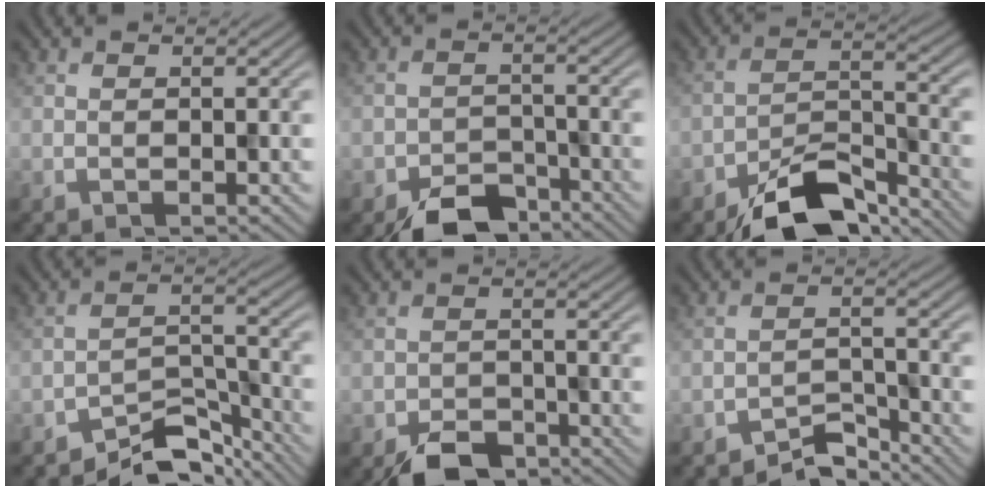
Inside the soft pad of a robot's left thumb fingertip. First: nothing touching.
{"total": 6.2, "force": [-5.1, 2.7, 2.3], "torque": [-0.034, -0.006, -0.093]}
{"total": 10.0, "force": [-7.7, 3.5, 5.3], "torque": [-0.082, 0.001, -0.148]}
{"total": 6.6, "force": [-6.0, 1.8, 2.1], "torque": [-0.027, 0.005, -0.109]}
{"total": 4.9, "force": [-3.9, 2.3, 1.8], "torque": [-0.026, -0.005, -0.072]}
{"total": 3.9, "force": [-3.7, 0.8, 0.8], "torque": [-0.010, 0.006, -0.073]}